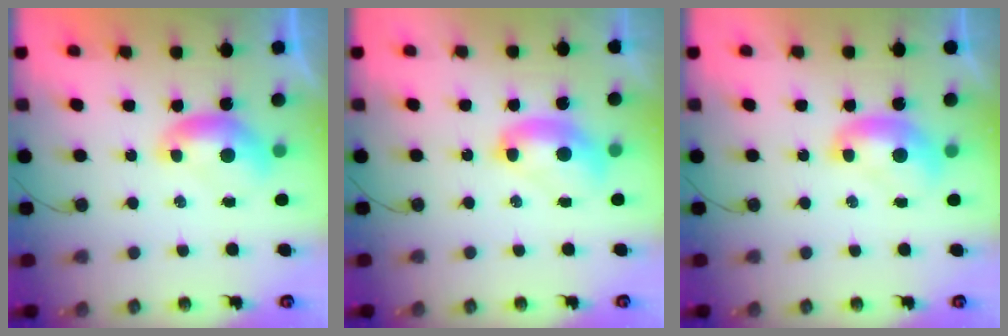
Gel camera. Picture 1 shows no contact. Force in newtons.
{"total": 2.5, "press": 2.5, "slide": 0.1}
{"total": 1.6, "press": 1.6, "slide": 0.3}